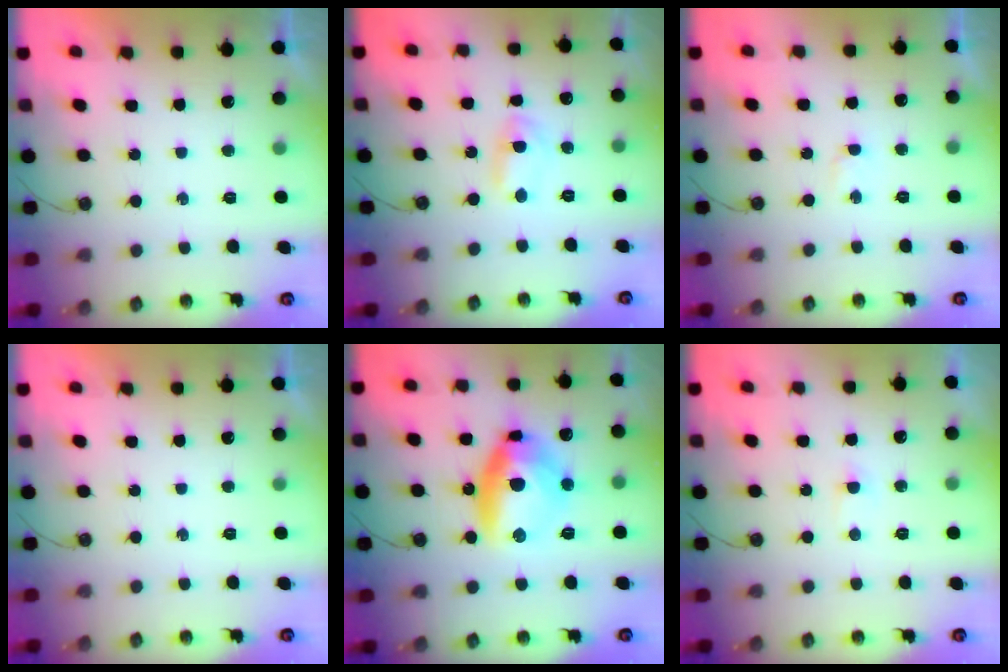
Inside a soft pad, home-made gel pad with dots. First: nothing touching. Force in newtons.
{"total": 4.6, "press": 0.9, "slide": 4.5}
{"total": 1.8, "press": 1.4, "slide": 1.1}
{"total": 0.0}
{"total": 13.3, "press": 13.2, "slide": 1.7}
{"total": 1.7, "press": 1.7, "slide": 0.3}